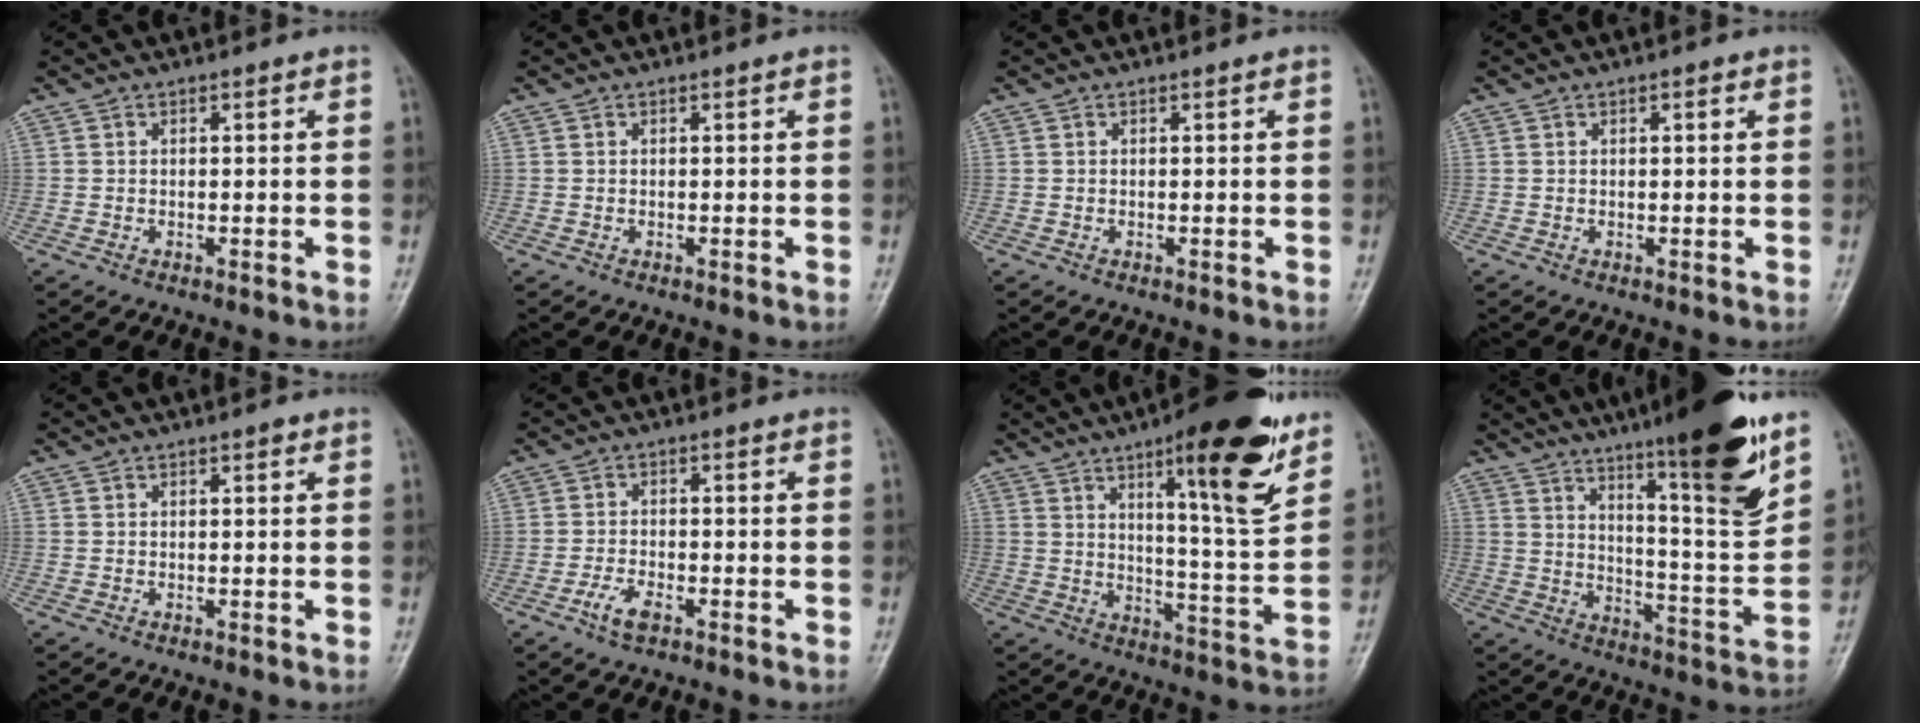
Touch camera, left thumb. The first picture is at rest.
{"total": 0.0}
{"total": 0.0}
{"total": 1.1, "force": [0.4, 0.4, 0.9], "torque": [-0.012, 0.002, 0.004]}
{"total": 0.8, "force": [0.4, 0.4, 0.6], "torque": [-0.007, 0.001, 0.003]}
{"total": 3.9, "force": [-2.2, 1.7, 2.7], "torque": [-0.058, 0.012, -0.043]}
{"total": 18.0, "force": [10.4, 4.0, 14.1], "torque": [-0.174, -0.060, 0.156]}
{"total": 19.6, "force": [12.6, 2.5, 14.8], "torque": [-0.190, -0.074, 0.196]}